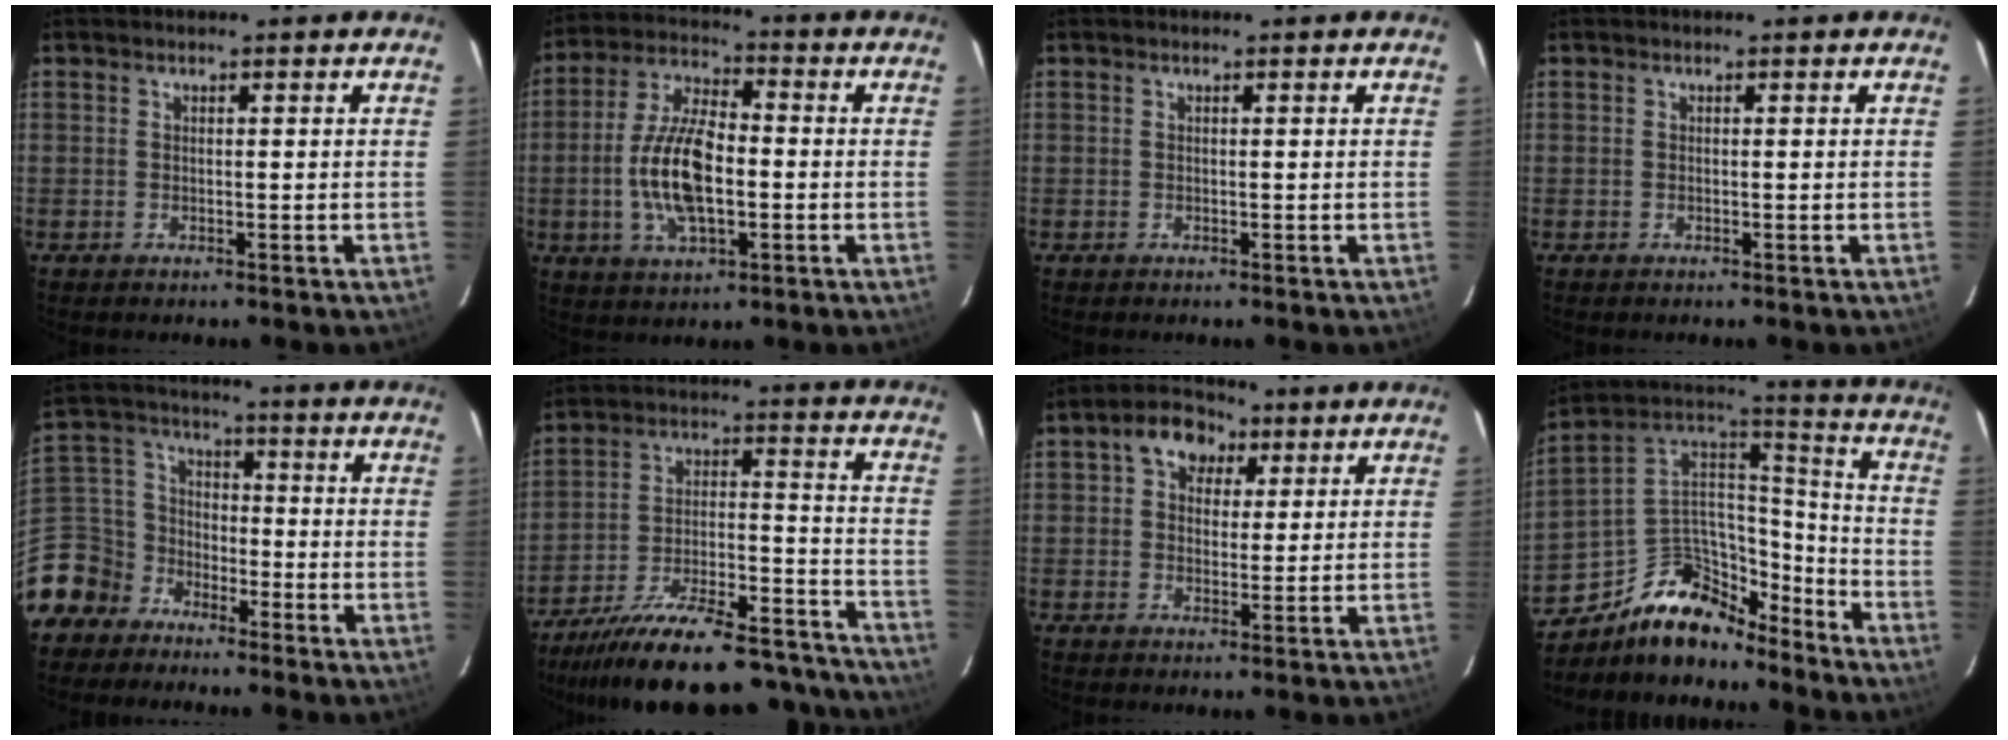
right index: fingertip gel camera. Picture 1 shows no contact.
{"total": 13.2, "force": [-2.2, 5.7, 11.7], "torque": [-0.238, 0.006, -0.041]}
{"total": 0.0}
{"total": 0.0}
{"total": 9.5, "force": [-6.6, 6.8, -0.2], "torque": [-0.028, 0.052, -0.143]}
{"total": 27.8, "force": [-24.1, 7.8, 11.4], "torque": [-0.190, 0.008, -0.325]}
{"total": 7.2, "force": [3.1, 5.4, 3.7], "torque": [-0.063, 0.023, 0.048]}
{"total": 18.4, "force": [-13.1, 10.1, 8.2], "torque": [-0.168, 0.056, -0.210]}